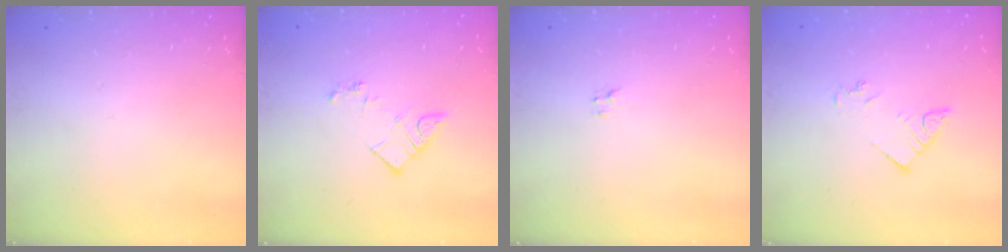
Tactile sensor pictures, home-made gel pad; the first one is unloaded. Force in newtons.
{"total": 7.6, "press": 7.6, "slide": 0.6}
{"total": 2.0, "press": 2.0, "slide": 0.2}
{"total": 3.9, "press": 3.9, "slide": 0.1}